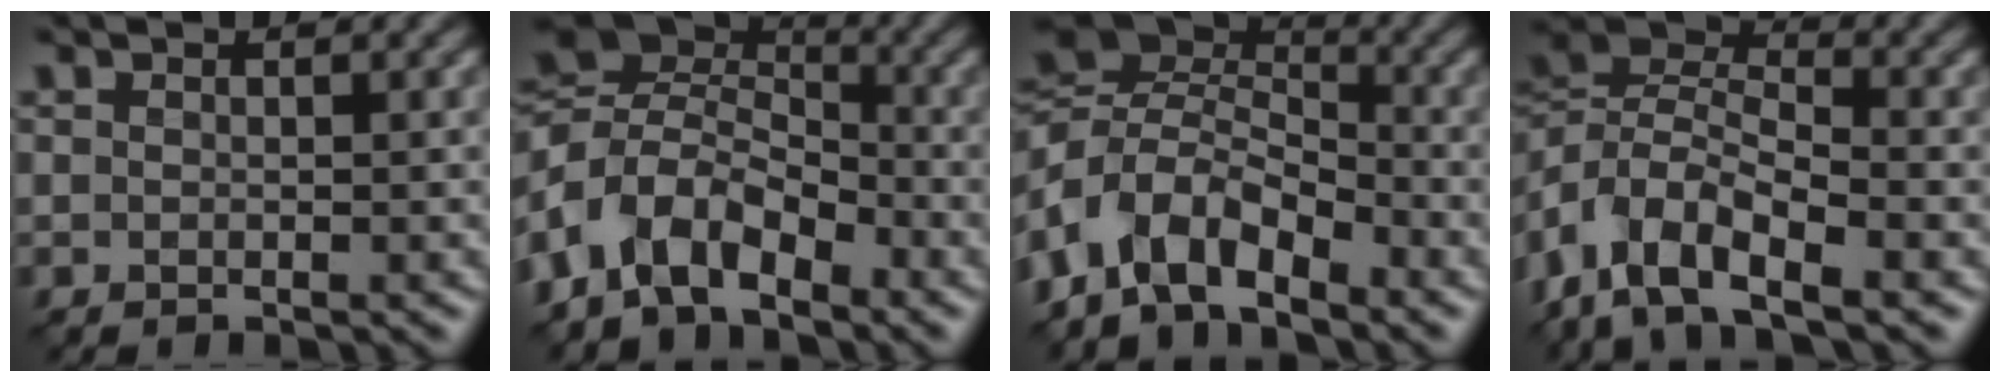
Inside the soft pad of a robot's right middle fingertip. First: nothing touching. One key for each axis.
{"total": 8.8, "fx": -3.3, "fy": 5.9, "fz": 5.6, "tx": -0.107, "ty": 0.003, "tz": -0.081}
{"total": 8.2, "fx": -3.6, "fy": 5.0, "fz": 5.4, "tx": -0.096, "ty": 0.004, "tz": -0.084}
{"total": 8.9, "fx": -4.4, "fy": 4.2, "fz": 6.4, "tx": -0.117, "ty": 0.008, "tz": -0.099}